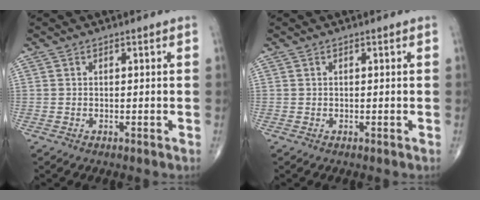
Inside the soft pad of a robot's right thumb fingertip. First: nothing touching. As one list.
[{"total": 0.0}]